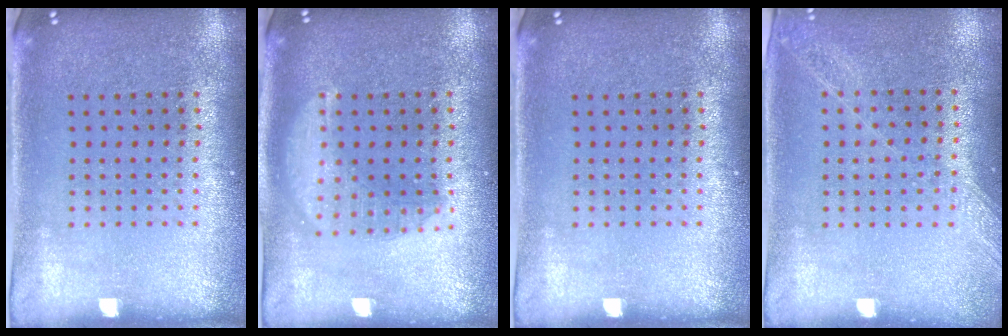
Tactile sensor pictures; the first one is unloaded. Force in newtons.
{"total": 1.6, "press": 1.6, "slide": 0.2}
{"total": 0.0}
{"total": 1.2, "press": 1.1, "slide": 0.1}